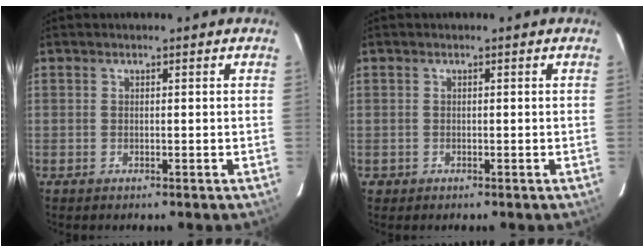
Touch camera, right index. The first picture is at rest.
{"total": 1.0, "force": [-0.4, 0.9, 0.0], "torque": [0.001, 0.003, -0.004]}